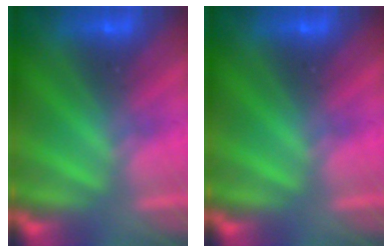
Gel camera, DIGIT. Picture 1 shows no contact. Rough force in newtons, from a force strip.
{"total": 0.0}